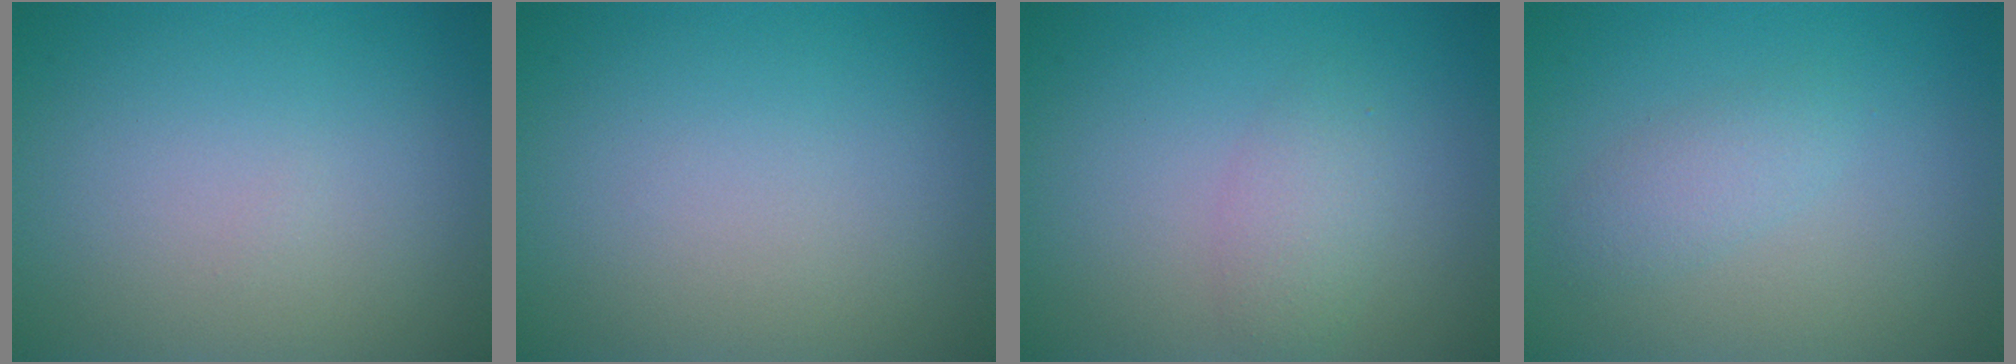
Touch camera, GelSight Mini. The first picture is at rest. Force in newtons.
{"total": 0.0}
{"total": 2.0, "press": 2.0, "slide": 0.1}
{"total": 1.8, "press": 1.8, "slide": 0.1}